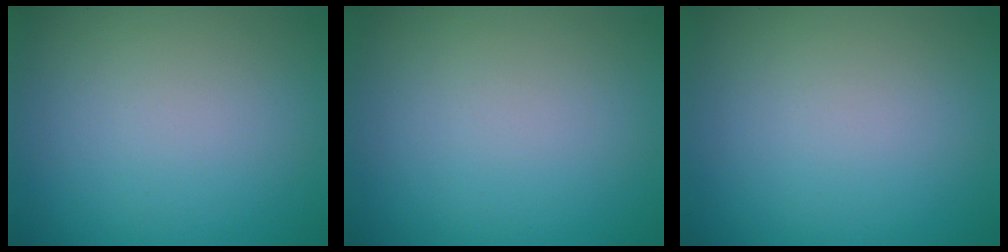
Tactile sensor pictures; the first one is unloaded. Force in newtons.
{"total": 0.0}
{"total": 0.0}